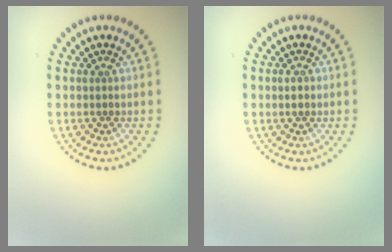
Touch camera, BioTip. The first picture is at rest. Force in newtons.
{"total": 1.2, "press": 1.2, "slide": 0.1}